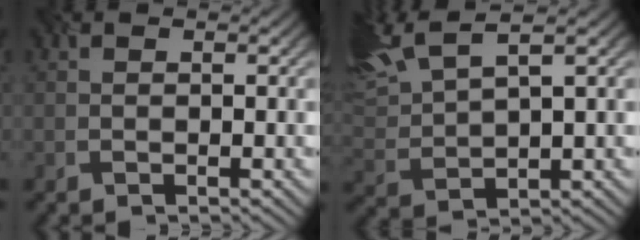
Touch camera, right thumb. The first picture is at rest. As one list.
[{"total": 9.2, "force": [6.2, 2.7, 6.2], "torque": [-0.154, 0.031, 0.123]}]